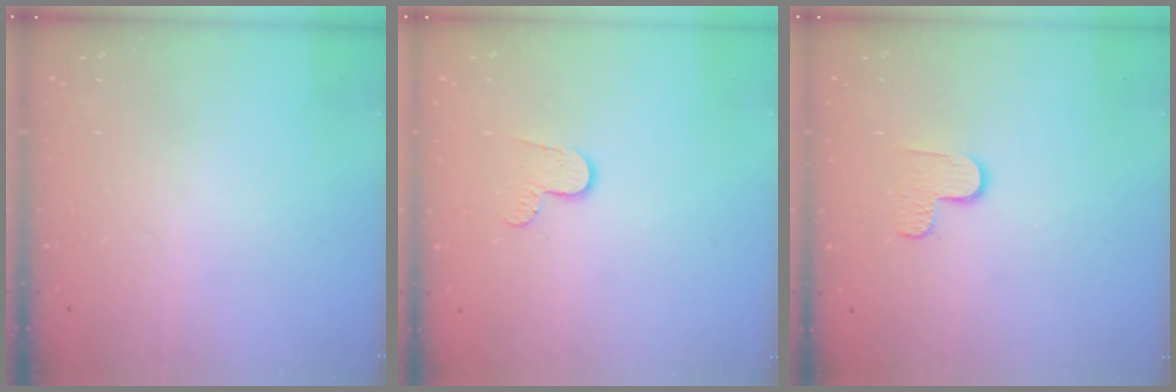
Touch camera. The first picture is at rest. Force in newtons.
{"total": 6.1, "press": 6.0, "slide": 0.6}
{"total": 5.5, "press": 5.5, "slide": 0.5}